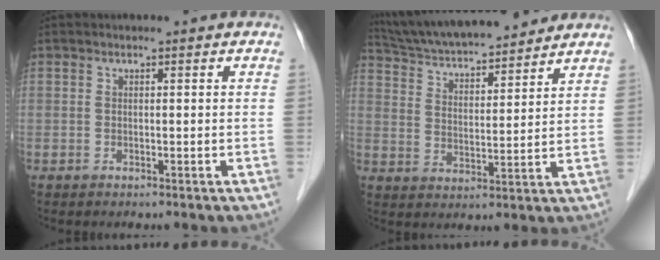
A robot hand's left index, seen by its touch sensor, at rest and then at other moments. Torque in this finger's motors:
{"motor_torque": [1.02, -1.11, 0.51, 0.14]}